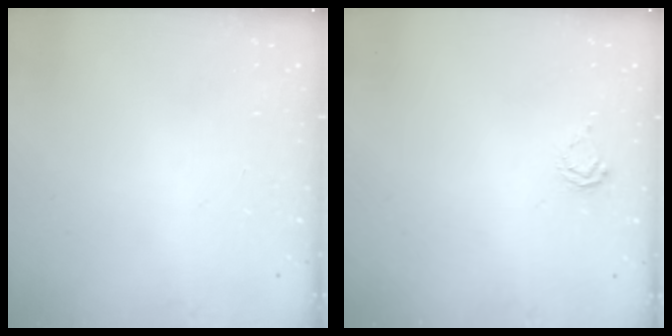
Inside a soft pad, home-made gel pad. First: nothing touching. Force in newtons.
{"total": 2.3, "press": 2.3, "slide": 0.2}